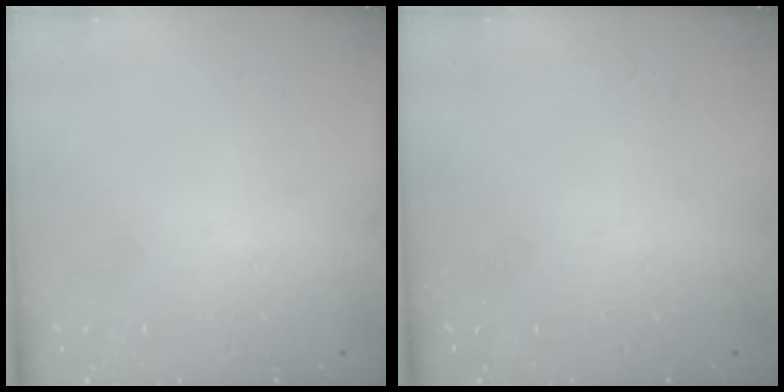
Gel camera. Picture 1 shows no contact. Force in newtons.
{"total": 0.0}